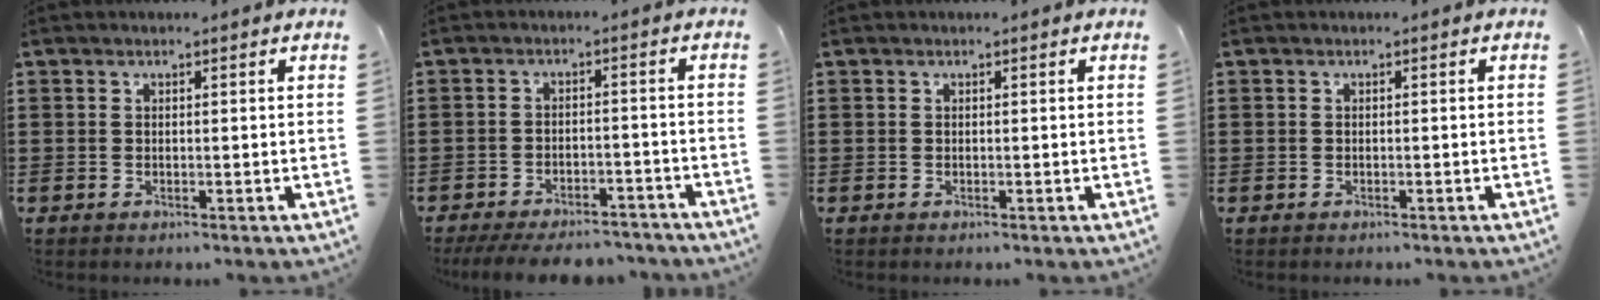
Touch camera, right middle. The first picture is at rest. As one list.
[{"total": 4.6, "force": [-4.4, 0.6, 1.2], "torque": [-0.024, 0.000, -0.090]}, {"total": 0.0}, {"total": 0.6, "force": [-0.4, 0.5, -0.1], "torque": [0.001, 0.004, -0.009]}]